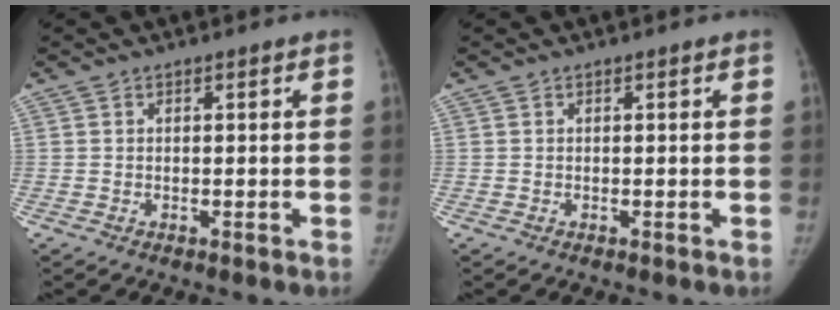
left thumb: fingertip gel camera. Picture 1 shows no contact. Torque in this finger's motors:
{"motor_torque": [-0.13, 0.09, 0.26, -0.11, 0.00]}